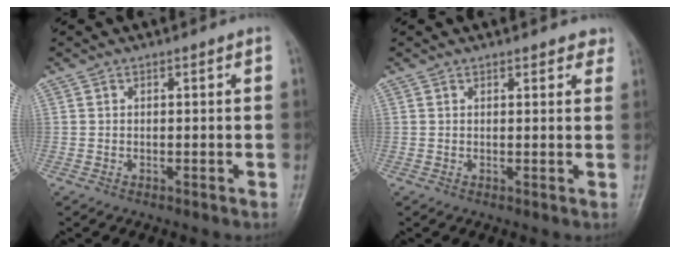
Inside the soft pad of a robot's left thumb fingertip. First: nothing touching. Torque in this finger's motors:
{"motor_torque": [-0.05, -0.02, 0.13, 0.07, 0.05]}